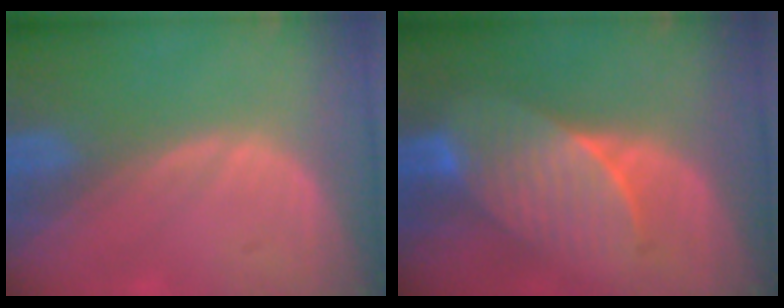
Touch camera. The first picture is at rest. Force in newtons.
{"total": 7.2, "press": 7.0, "slide": 1.3}